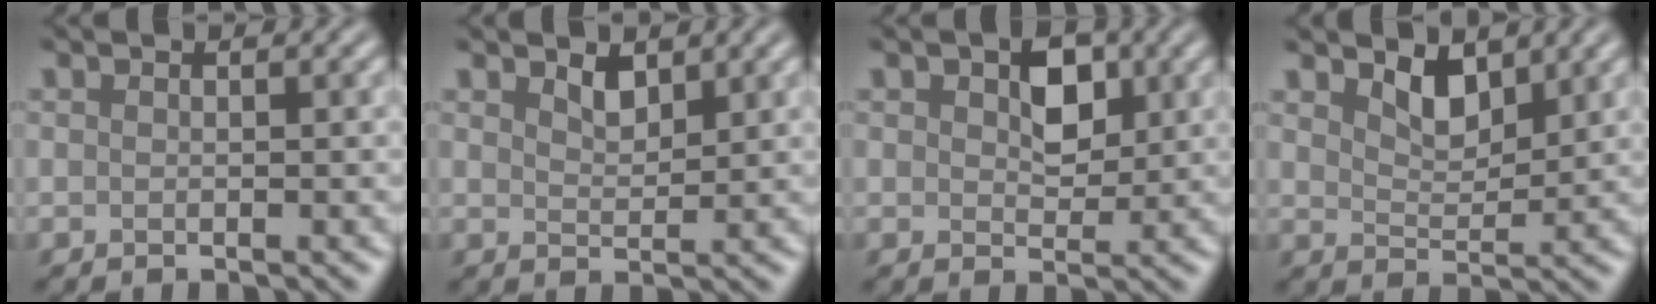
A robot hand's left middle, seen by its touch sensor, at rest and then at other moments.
{"total": 1.4, "force": [1.4, 0.3, 0.2], "torque": [-0.010, 0.002, 0.030]}
{"total": 3.0, "force": [1.3, 1.8, 2.0], "torque": [-0.033, 0.006, 0.025]}
{"total": 2.6, "force": [2.2, 0.9, 0.9], "torque": [-0.027, -0.002, 0.044]}